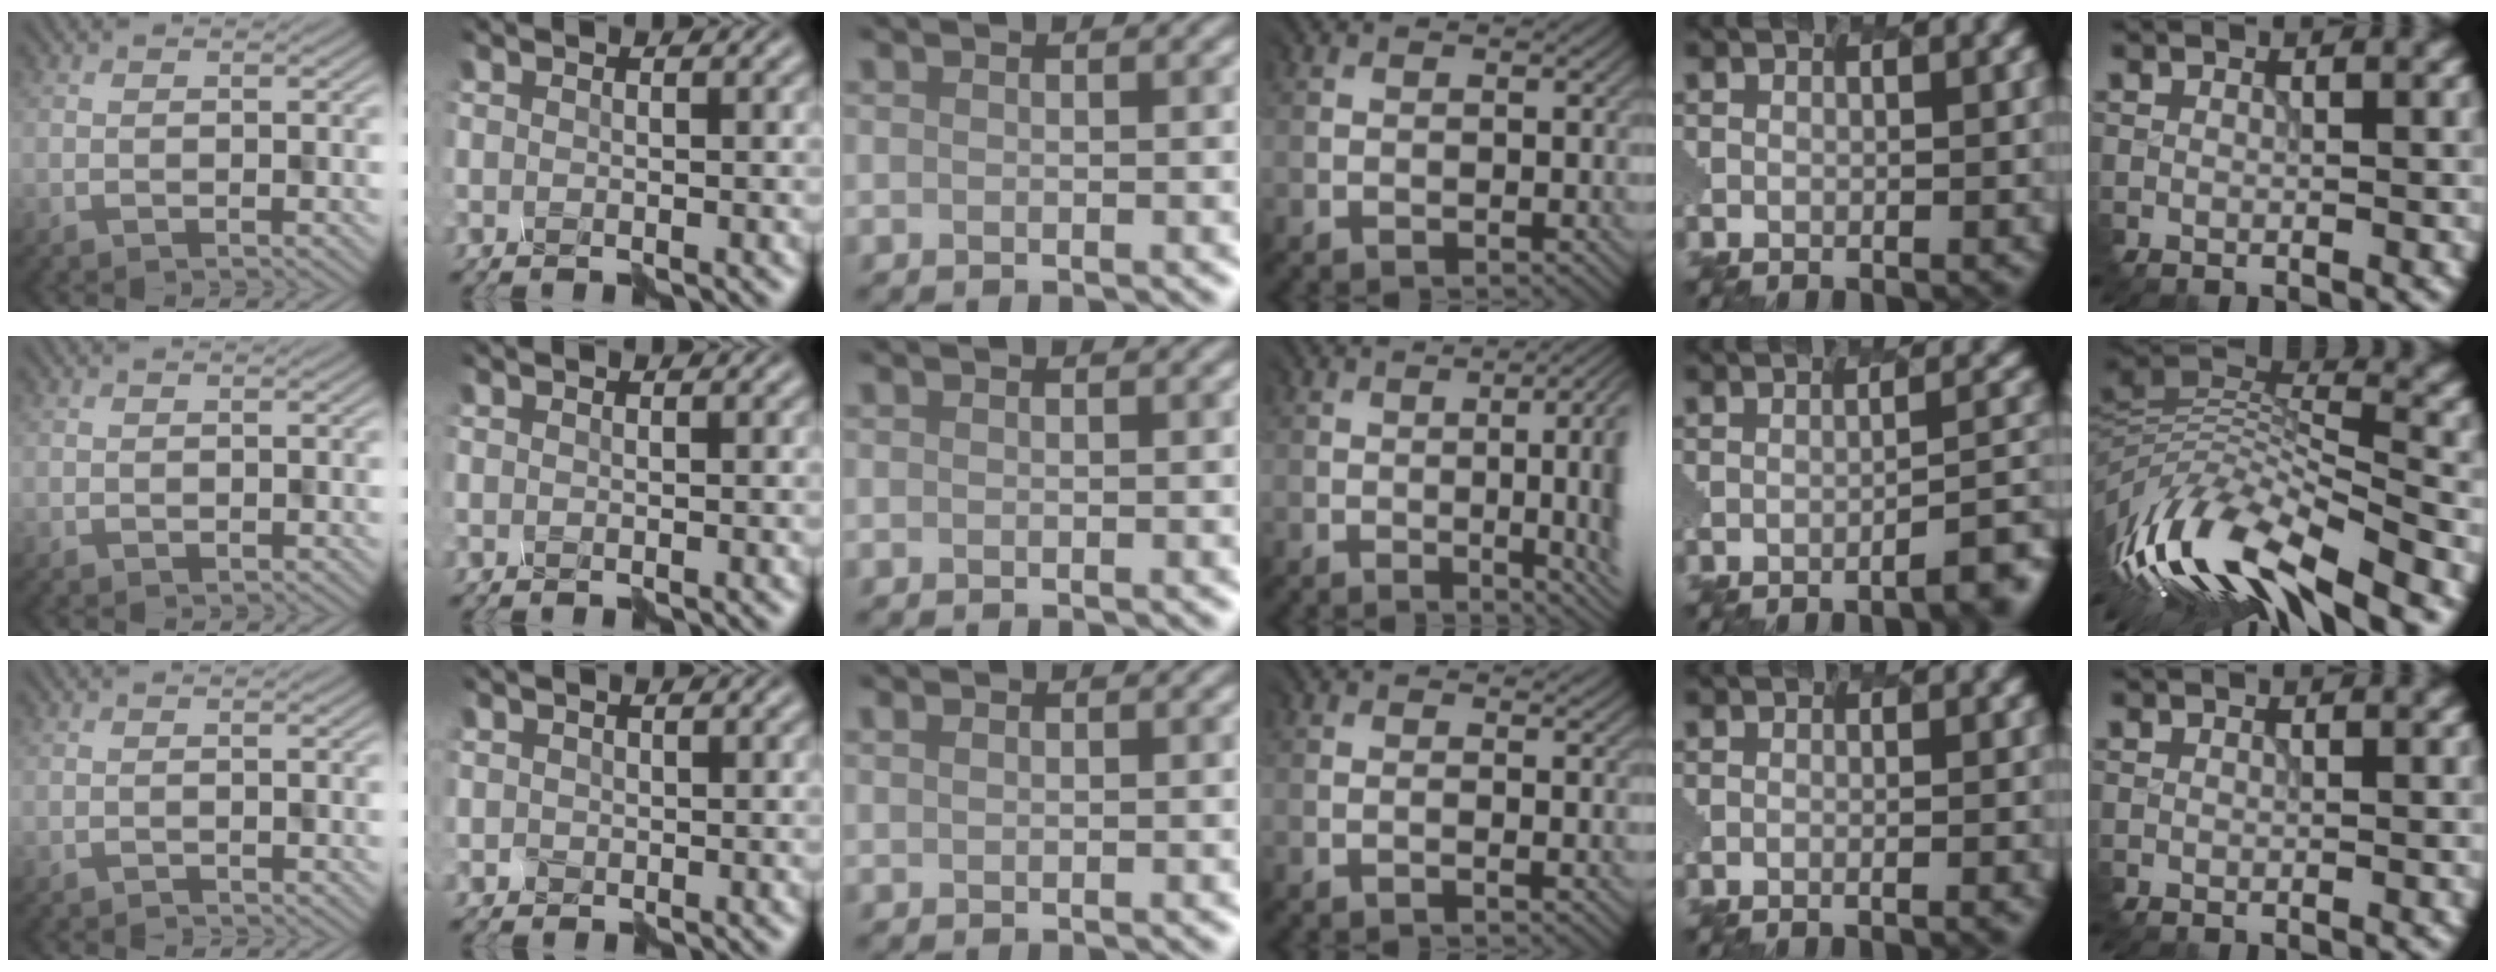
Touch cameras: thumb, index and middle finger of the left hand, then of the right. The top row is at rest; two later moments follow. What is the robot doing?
{"motion": "disassemble", "object": "hinged jar"}